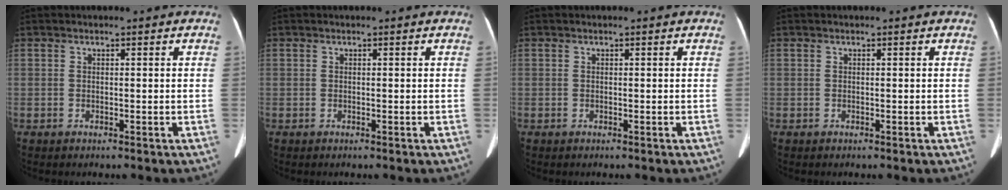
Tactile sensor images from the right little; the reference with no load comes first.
{"total": 0.0}
{"total": 0.0}
{"total": 0.0}